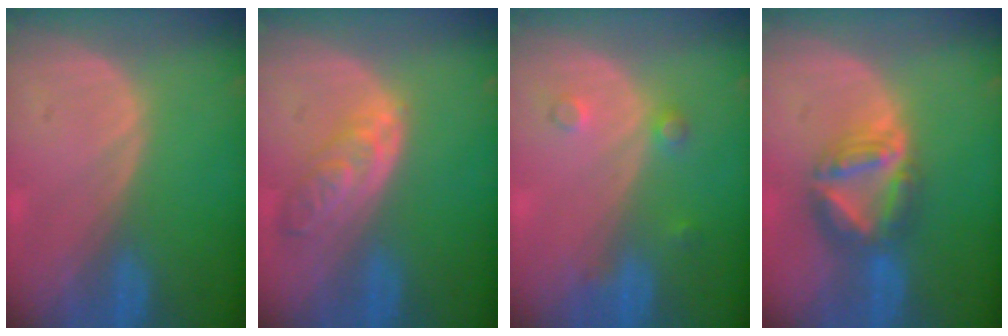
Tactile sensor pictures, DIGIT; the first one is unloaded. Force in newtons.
{"total": 5.4, "press": 5.1, "slide": 1.9}
{"total": 2.3, "press": 2.3, "slide": 0.2}
{"total": 7.7, "press": 6.8, "slide": 3.8}